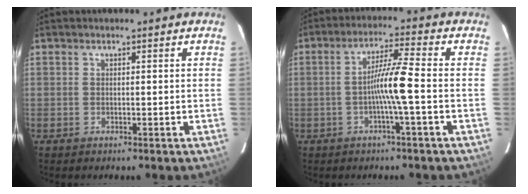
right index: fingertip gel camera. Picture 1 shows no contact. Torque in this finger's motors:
{"motor_torque": [0.66, -0.12, 0.53, 0.15]}